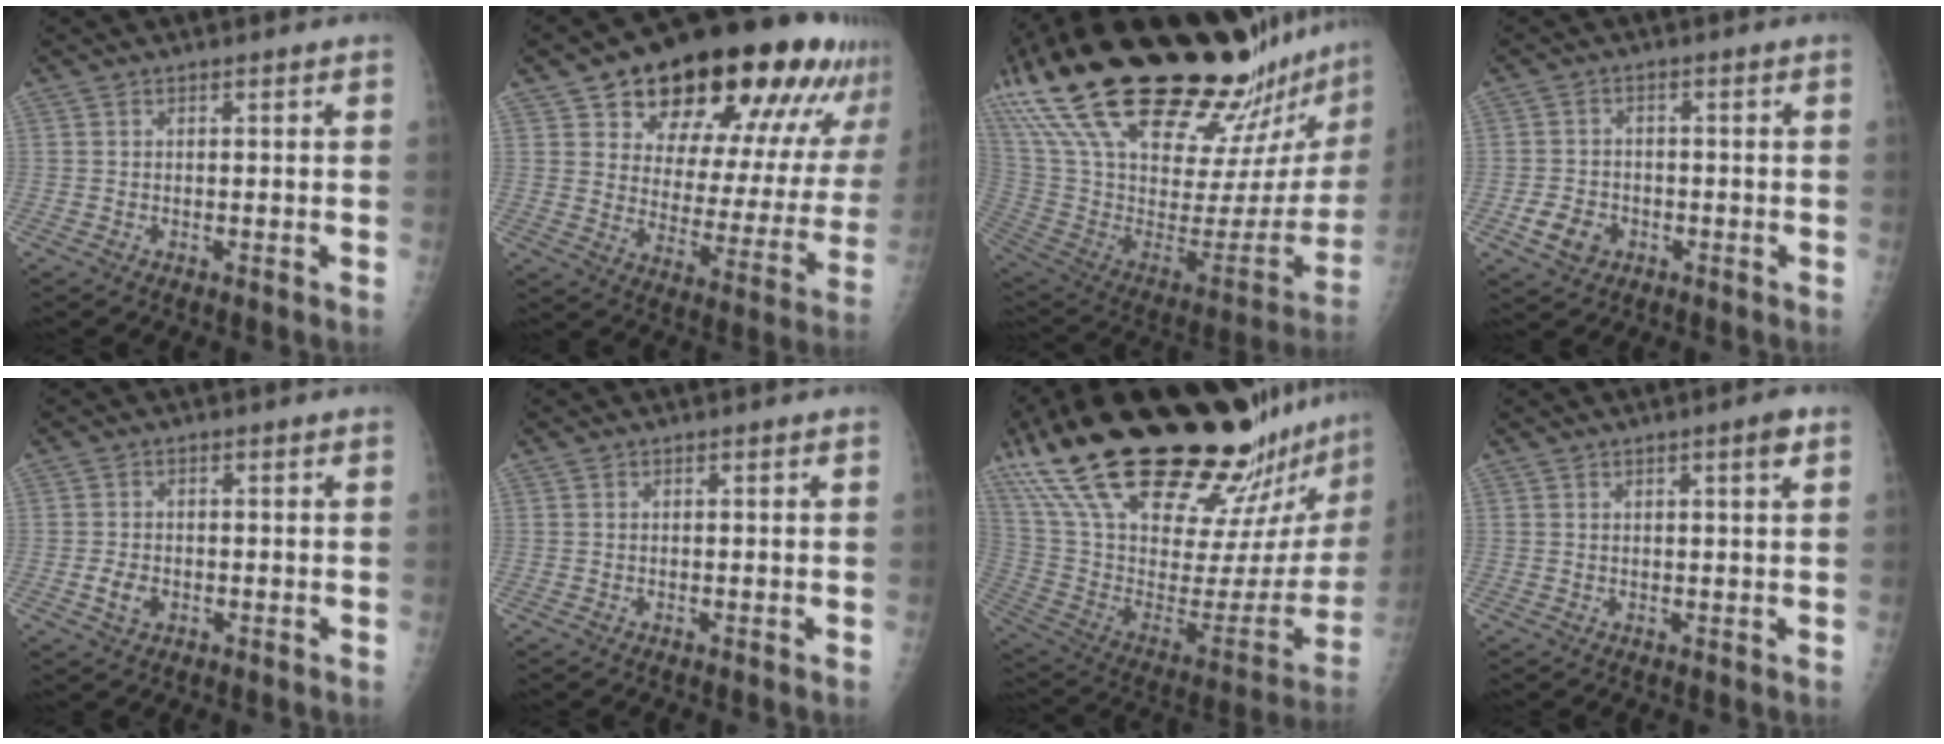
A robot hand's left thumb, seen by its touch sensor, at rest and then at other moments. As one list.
[{"total": 28.5, "force": [17.7, 12.7, 18.3], "torque": [-0.233, -0.043, 0.251]}, {"total": 43.6, "force": [32.3, 11.8, 26.8], "torque": [-0.436, -0.109, 0.523]}, {"total": 5.1, "force": [-1.9, 4.1, 2.4], "torque": [-0.031, 0.008, -0.029]}, {"total": 3.1, "force": [-0.8, 2.3, 1.9], "torque": [-0.030, 0.001, -0.012]}, {"total": 0.0}, {"total": 40.0, "force": [29.5, 10.0, 25.0], "torque": [-0.397, -0.103, 0.468]}, {"total": 2.6, "force": [1.3, 0.3, 2.2], "torque": [-0.030, -0.004, 0.018]}]